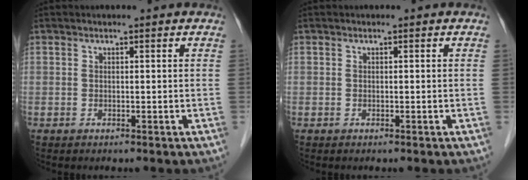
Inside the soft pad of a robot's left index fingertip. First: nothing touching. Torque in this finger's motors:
{"motor_torque": [-0.05, 0.05, 0.00, 0.00]}